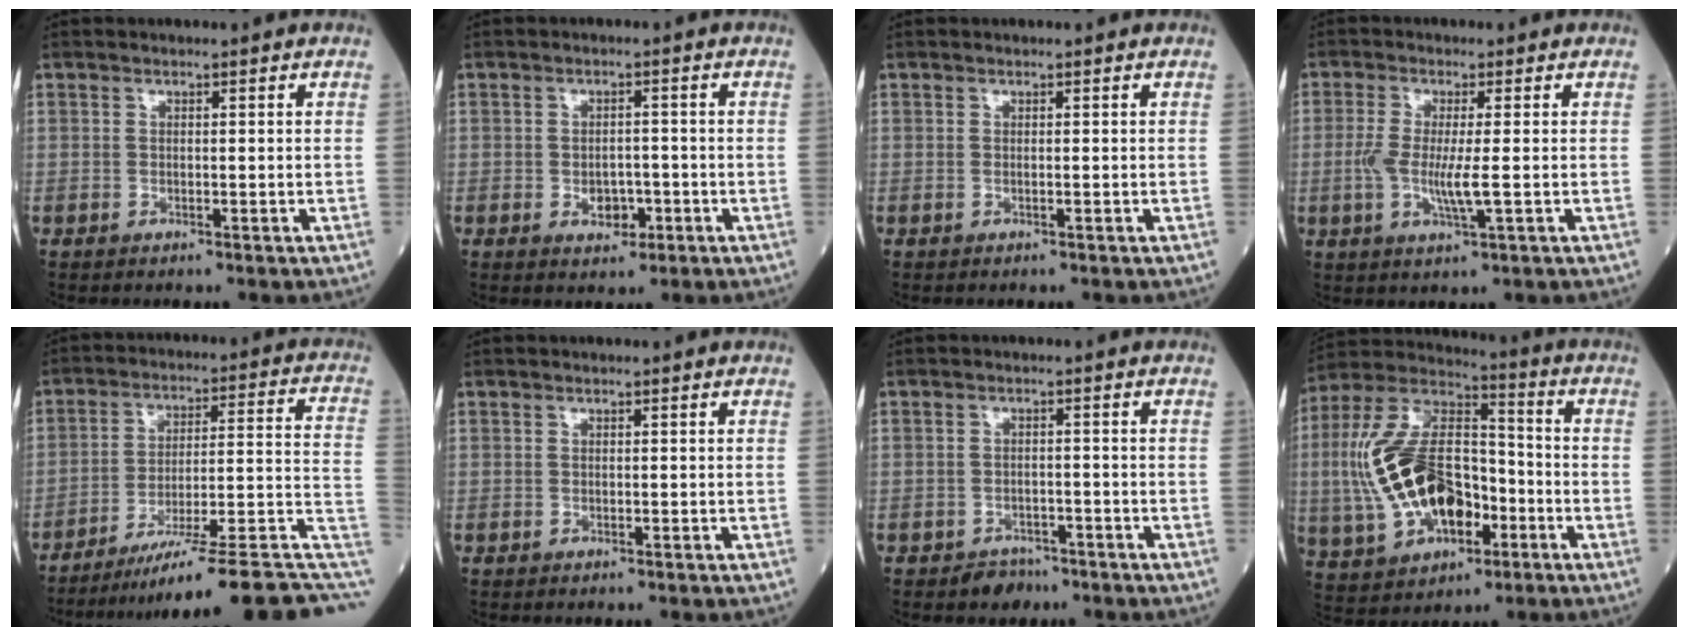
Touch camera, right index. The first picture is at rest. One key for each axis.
{"total": 3.2, "fx": -1.1, "fy": 2.2, "fz": 2.1, "tx": -0.027, "ty": 0.004, "tz": -0.013}
{"total": 0.0}
{"total": 5.7, "fx": -0.7, "fy": 0.8, "fz": 5.6, "tx": -0.120, "ty": -0.012, "tz": -0.017}
{"total": 20.9, "fx": -16.3, "fy": 0.0, "fz": 13.0, "tx": -0.109, "ty": 0.028, "tz": -0.241}
{"total": 0.0}
{"total": 2.9, "fx": -2.1, "fy": 2.0, "fz": 0.5, "tx": -0.007, "ty": 0.008, "tz": -0.030}
{"total": 18.2, "fx": -3.4, "fy": 10.1, "fz": 14.8, "tx": -0.326, "ty": 0.018, "tz": -0.053}